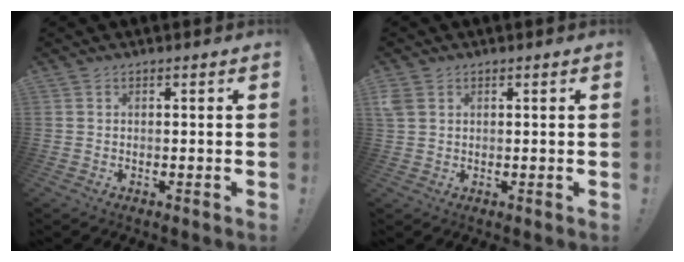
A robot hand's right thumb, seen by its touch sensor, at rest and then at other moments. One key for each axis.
{"total": 3.1, "fx": 1.5, "fy": 2.1, "fz": 1.7, "tx": -0.036, "ty": 0.001, "tz": 0.030}